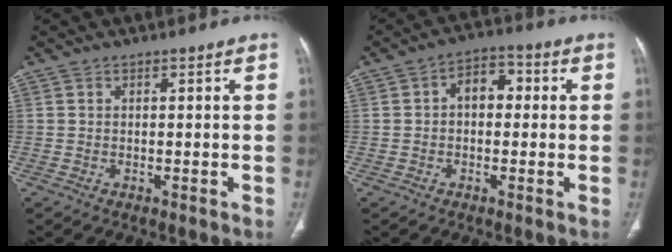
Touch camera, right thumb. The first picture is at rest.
{"total": 5.9, "force": [0.4, 4.0, 4.3], "torque": [-0.046, 0.023, -0.004]}